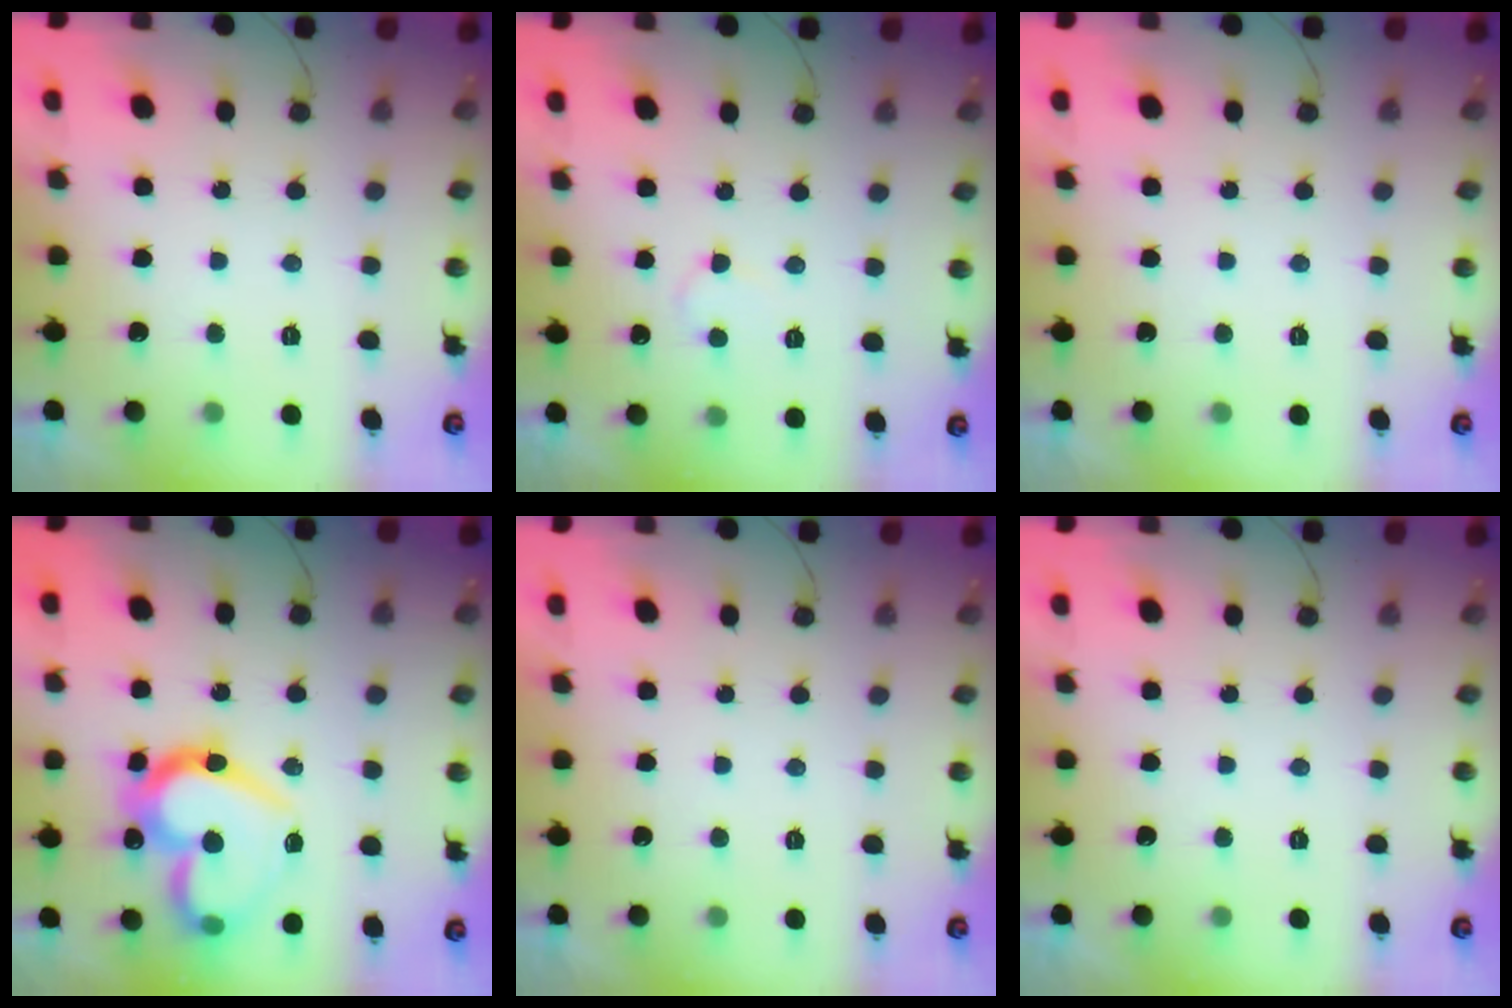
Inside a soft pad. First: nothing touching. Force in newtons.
{"total": 4.7, "press": 4.7, "slide": 0.4}
{"total": 1.7, "press": 1.7, "slide": 0.1}
{"total": 22.6, "press": 22.5, "slide": 2.7}
{"total": 1.7, "press": 1.7, "slide": 0.1}
{"total": 0.0}